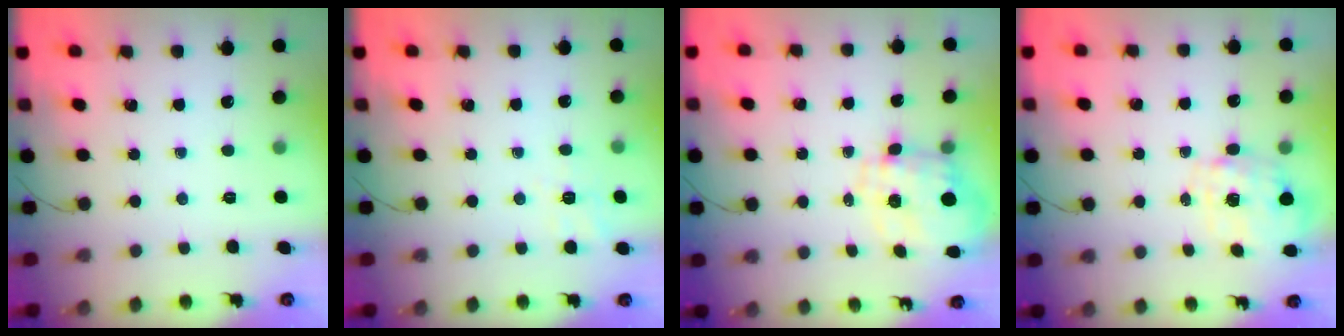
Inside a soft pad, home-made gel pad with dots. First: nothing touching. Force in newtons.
{"total": 2.2, "press": 0.2, "slide": 2.2}
{"total": 3.9, "press": 3.6, "slide": 1.6}
{"total": 2.8, "press": 2.6, "slide": 0.9}